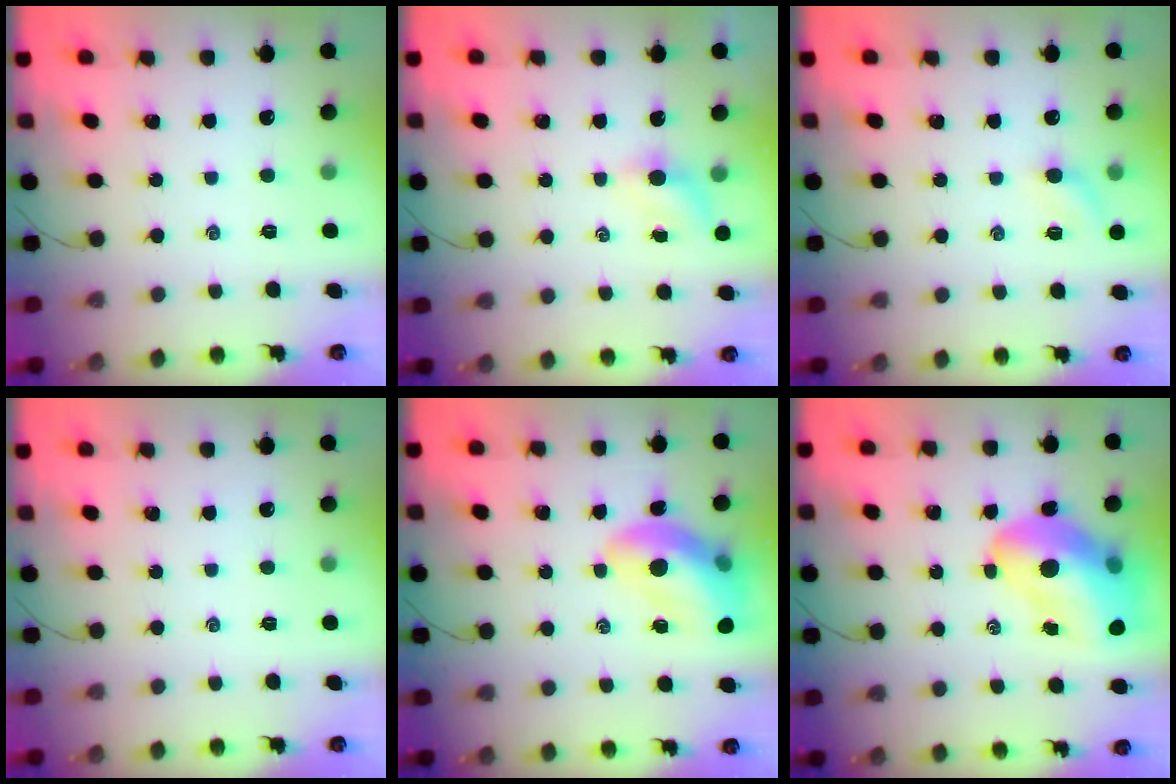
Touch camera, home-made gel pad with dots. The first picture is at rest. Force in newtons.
{"total": 3.0, "press": 2.8, "slide": 1.0}
{"total": 5.4, "press": 5.2, "slide": 1.2}
{"total": 0.0}
{"total": 14.7, "press": 14.2, "slide": 3.7}
{"total": 19.2, "press": 18.4, "slide": 5.3}